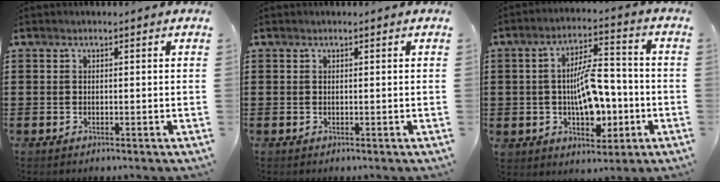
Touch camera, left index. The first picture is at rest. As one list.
[{"total": 0.0}, {"total": 9.4, "force": [-1.4, 5.1, 7.7], "torque": [-0.131, 0.011, -0.028]}]